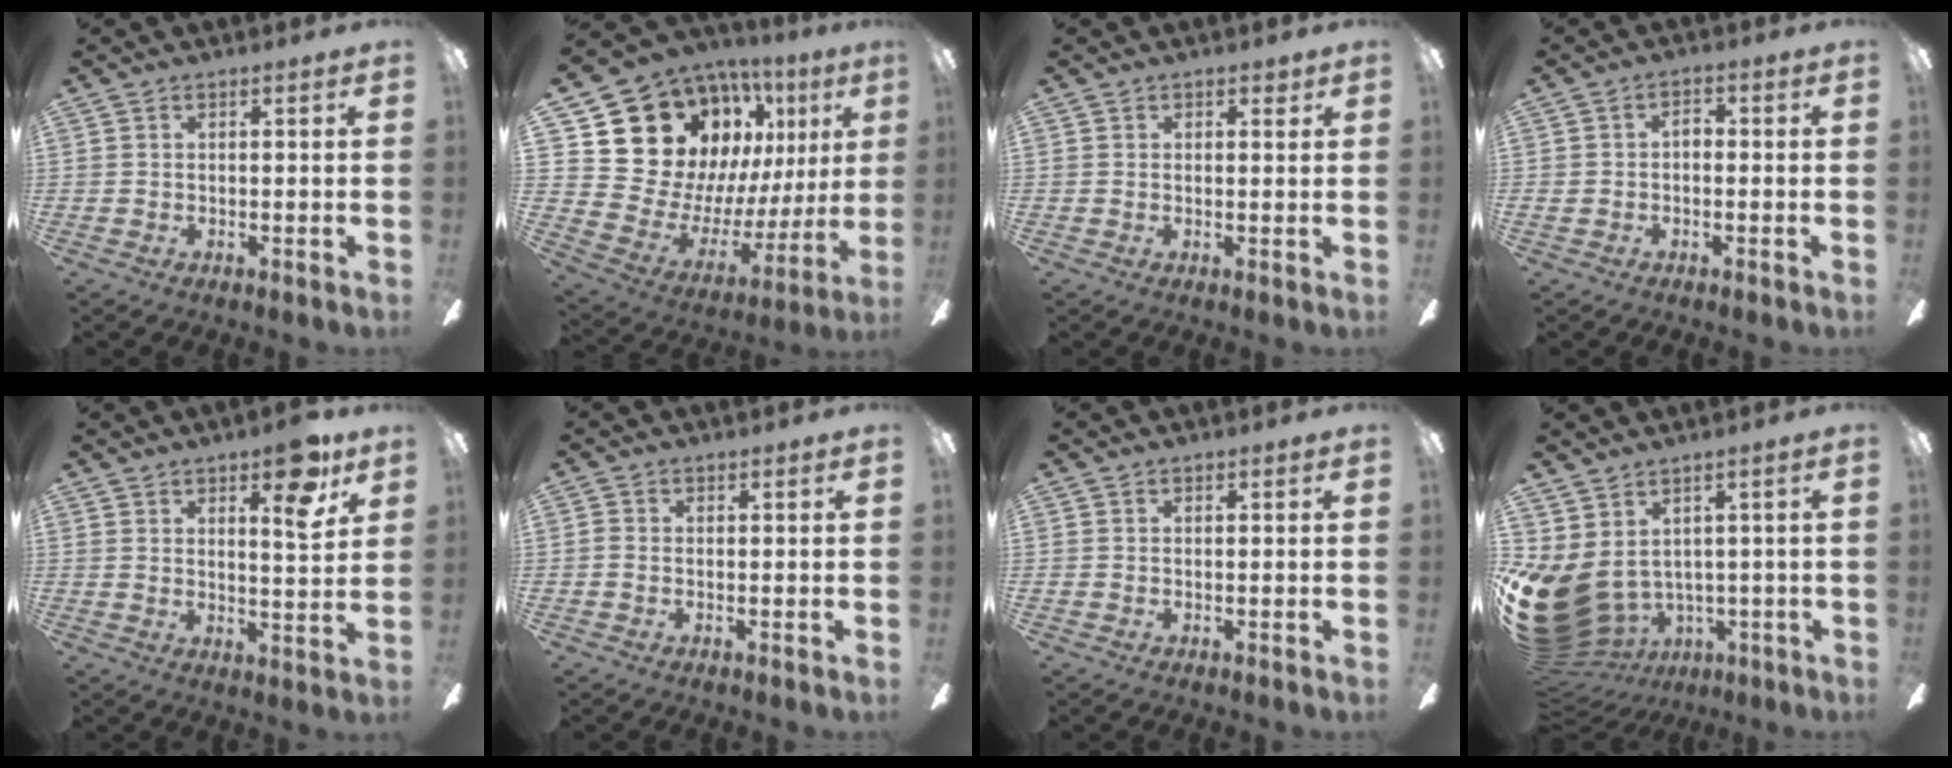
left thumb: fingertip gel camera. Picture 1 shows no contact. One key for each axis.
{"total": 20.4, "fx": 12.0, "fy": 14.7, "fz": 7.5, "tx": -0.154, "ty": -0.098, "tz": 0.253}
{"total": 1.3, "fx": 0.8, "fy": 0.8, "fz": 0.5, "tx": 0.005, "ty": -0.003, "tz": 0.012}
{"total": 2.7, "fx": -0.9, "fy": 1.8, "fz": 1.8, "tx": -0.035, "ty": 0.015, "tz": -0.021}
{"total": 9.4, "fx": 5.7, "fy": 3.1, "fz": 6.8, "tx": -0.081, "ty": -0.029, "tz": 0.089}
{"total": 0.6, "fx": -0.2, "fy": 0.3, "fz": 0.5, "tx": -0.011, "ty": 0.002, "tz": -0.004}
{"total": 0.0}
{"total": 12.5, "fx": -1.1, "fy": 9.5, "fz": 8.1, "tx": -0.190, "ty": -0.018, "tz": -0.007}